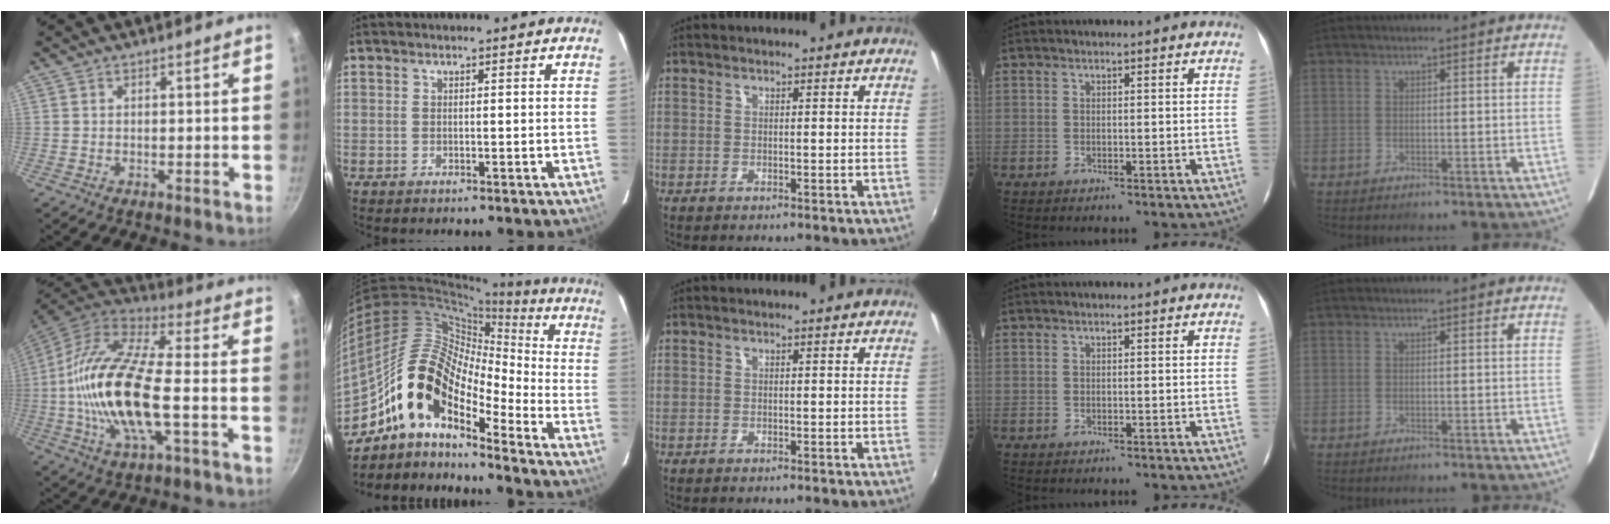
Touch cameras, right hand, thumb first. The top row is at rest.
{"thumb": {"total": 21.2, "force": [-2.9, 8.0, 19.4], "torque": [-0.386, 0.026, -0.073]}, "index": {"total": 16.1, "force": [-10.7, 6.9, 9.8], "torque": [-0.170, 0.006, -0.221]}}